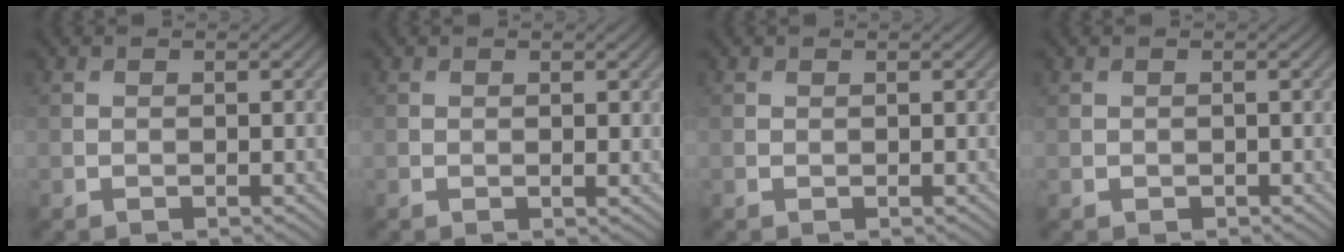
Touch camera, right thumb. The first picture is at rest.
{"total": 0.7, "force": [0.3, 0.1, 0.6], "torque": [-0.008, -0.004, 0.003]}
{"total": 0.0}
{"total": 0.5, "force": [-0.1, 0.5, 0.1], "torque": [0.000, -0.004, -0.002]}